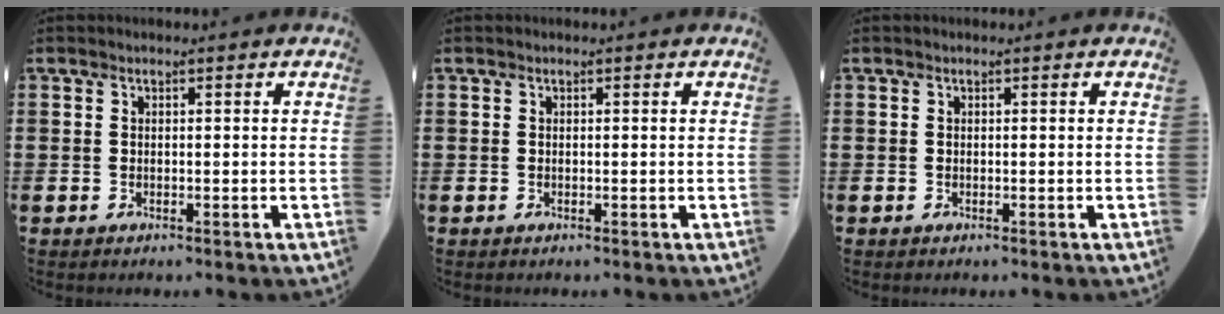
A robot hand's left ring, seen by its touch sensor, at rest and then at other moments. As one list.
[{"total": 0.0}, {"total": 0.0}]